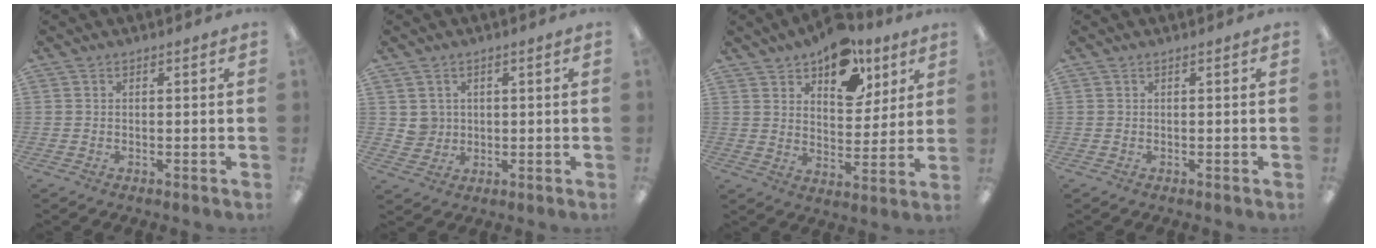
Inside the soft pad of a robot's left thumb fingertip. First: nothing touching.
{"total": 3.9, "force": [1.2, 3.7, -0.2], "torque": [0.006, 0.002, 0.019]}
{"total": 13.2, "force": [9.5, 7.3, 5.7], "torque": [-0.065, -0.057, 0.165]}
{"total": 0.0}